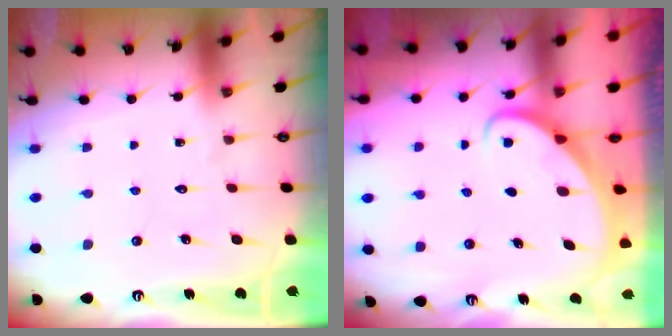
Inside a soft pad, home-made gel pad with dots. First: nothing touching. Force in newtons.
{"total": 2.2, "press": 2.2, "slide": 0.2}